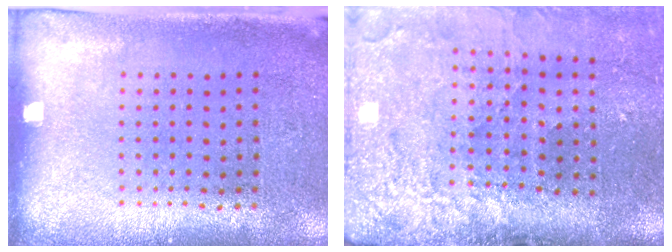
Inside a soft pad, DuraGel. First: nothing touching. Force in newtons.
{"total": 4.6, "press": 3.5, "slide": 3.0}